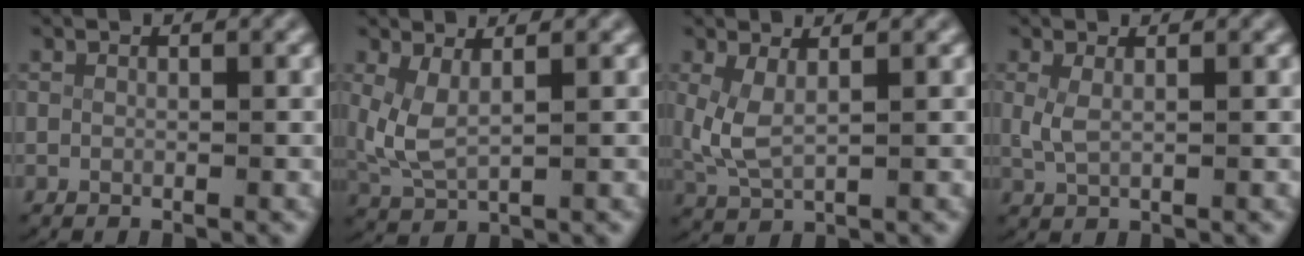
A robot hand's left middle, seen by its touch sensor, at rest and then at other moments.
{"total": 4.1, "force": [0.8, 2.8, 2.8], "torque": [-0.082, -0.015, 0.025]}
{"total": 3.6, "force": [0.6, 2.3, 2.7], "torque": [-0.079, -0.015, 0.024]}
{"total": 1.7, "force": [0.3, 0.7, 1.5], "torque": [-0.044, -0.009, 0.015]}